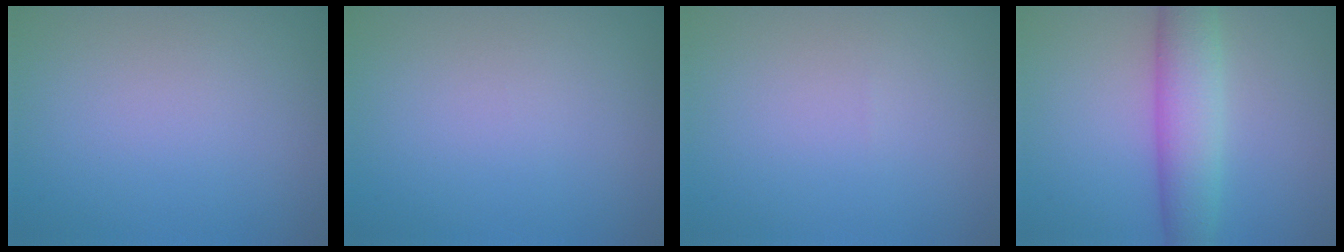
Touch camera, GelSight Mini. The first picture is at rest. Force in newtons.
{"total": 0.0}
{"total": 0.0}
{"total": 5.5, "press": 5.5, "slide": 0.2}